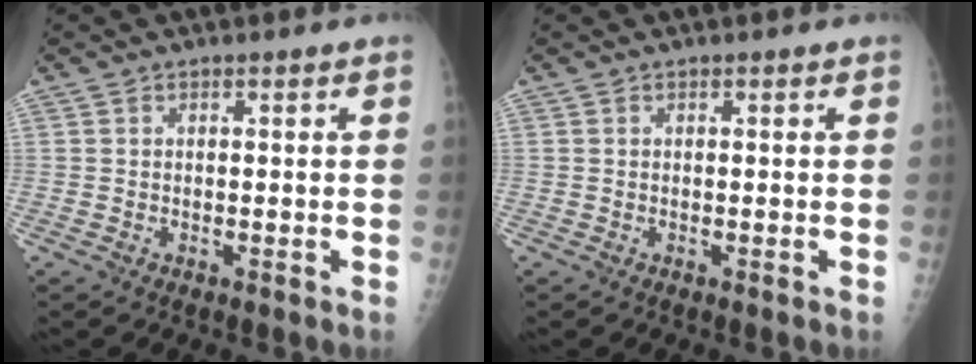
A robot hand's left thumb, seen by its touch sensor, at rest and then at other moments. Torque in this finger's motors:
{"motor_torque": [0.01, 0.01, -0.08, -0.09, 0.00]}